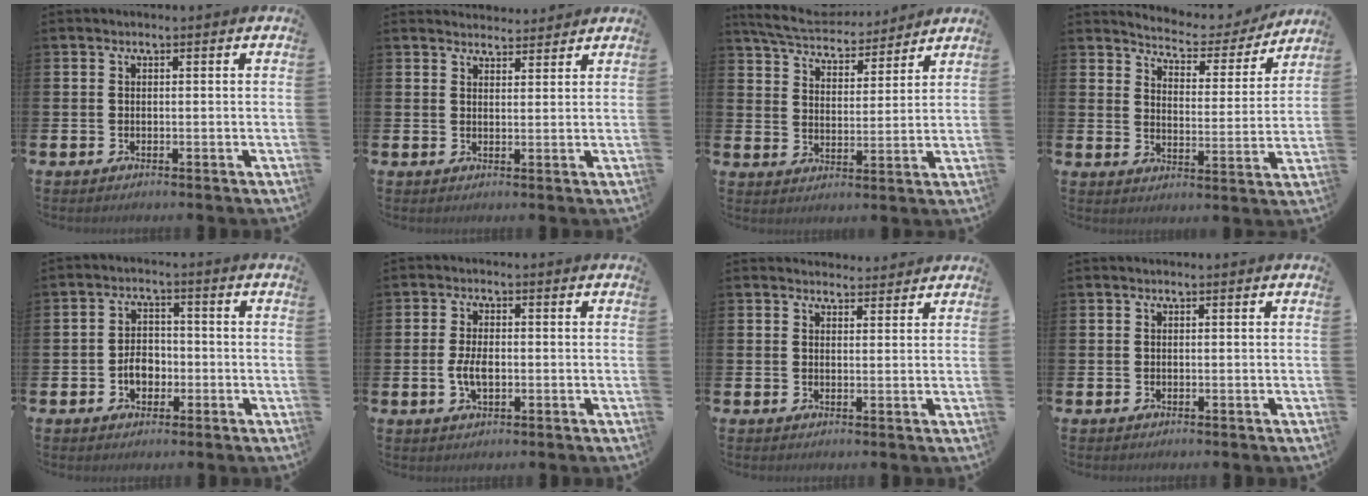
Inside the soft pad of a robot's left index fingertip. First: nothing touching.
{"total": 2.9, "force": [2.8, 0.6, -0.2], "torque": [0.007, -0.016, 0.051]}
{"total": 6.7, "force": [6.4, 1.4, 1.4], "torque": [-0.062, -0.036, 0.115]}
{"total": 4.8, "force": [4.7, 1.0, 0.4], "torque": [-0.031, -0.042, 0.074]}
{"total": 3.8, "force": [-1.1, 2.7, 2.3], "torque": [-0.029, -0.002, -0.027]}
{"total": 3.5, "force": [-0.4, 1.7, 3.1], "torque": [-0.063, 0.001, -0.010]}
{"total": 2.4, "force": [2.3, 0.6, -0.1], "torque": [0.006, -0.013, 0.041]}
{"total": 0.0}